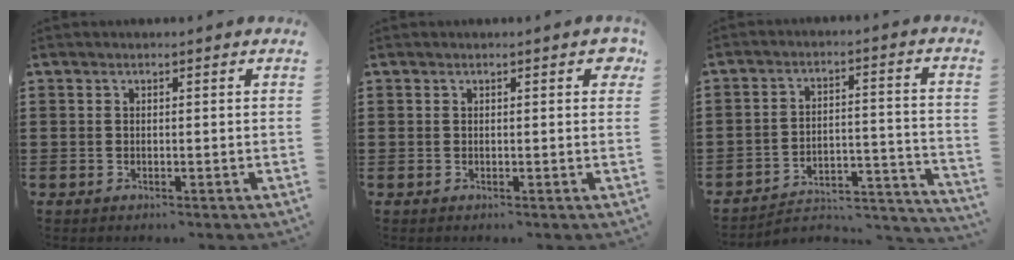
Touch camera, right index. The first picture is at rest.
{"total": 0.8, "force": [0.2, 0.5, 0.6], "torque": [-0.004, 0.004, 0.001]}
{"total": 3.6, "force": [-3.1, 1.4, 1.0], "torque": [-0.026, 0.000, -0.071]}